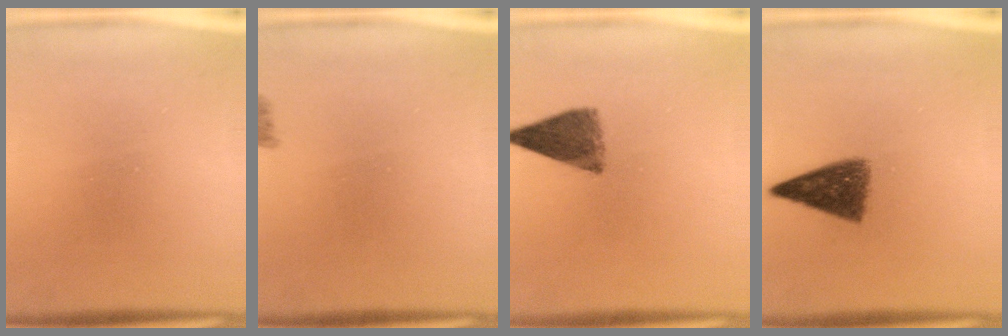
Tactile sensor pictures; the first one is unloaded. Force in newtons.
{"total": 2.0}
{"total": 6.0}
{"total": 7.4}